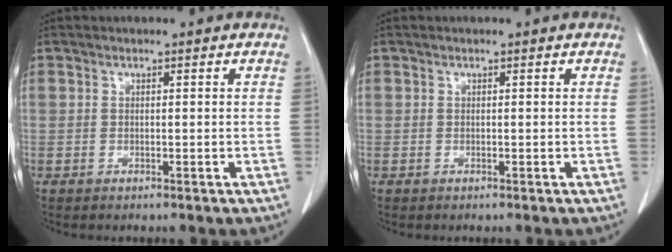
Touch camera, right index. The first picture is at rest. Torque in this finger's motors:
{"motor_torque": [0.00, 0.00, 0.00, 0.00]}